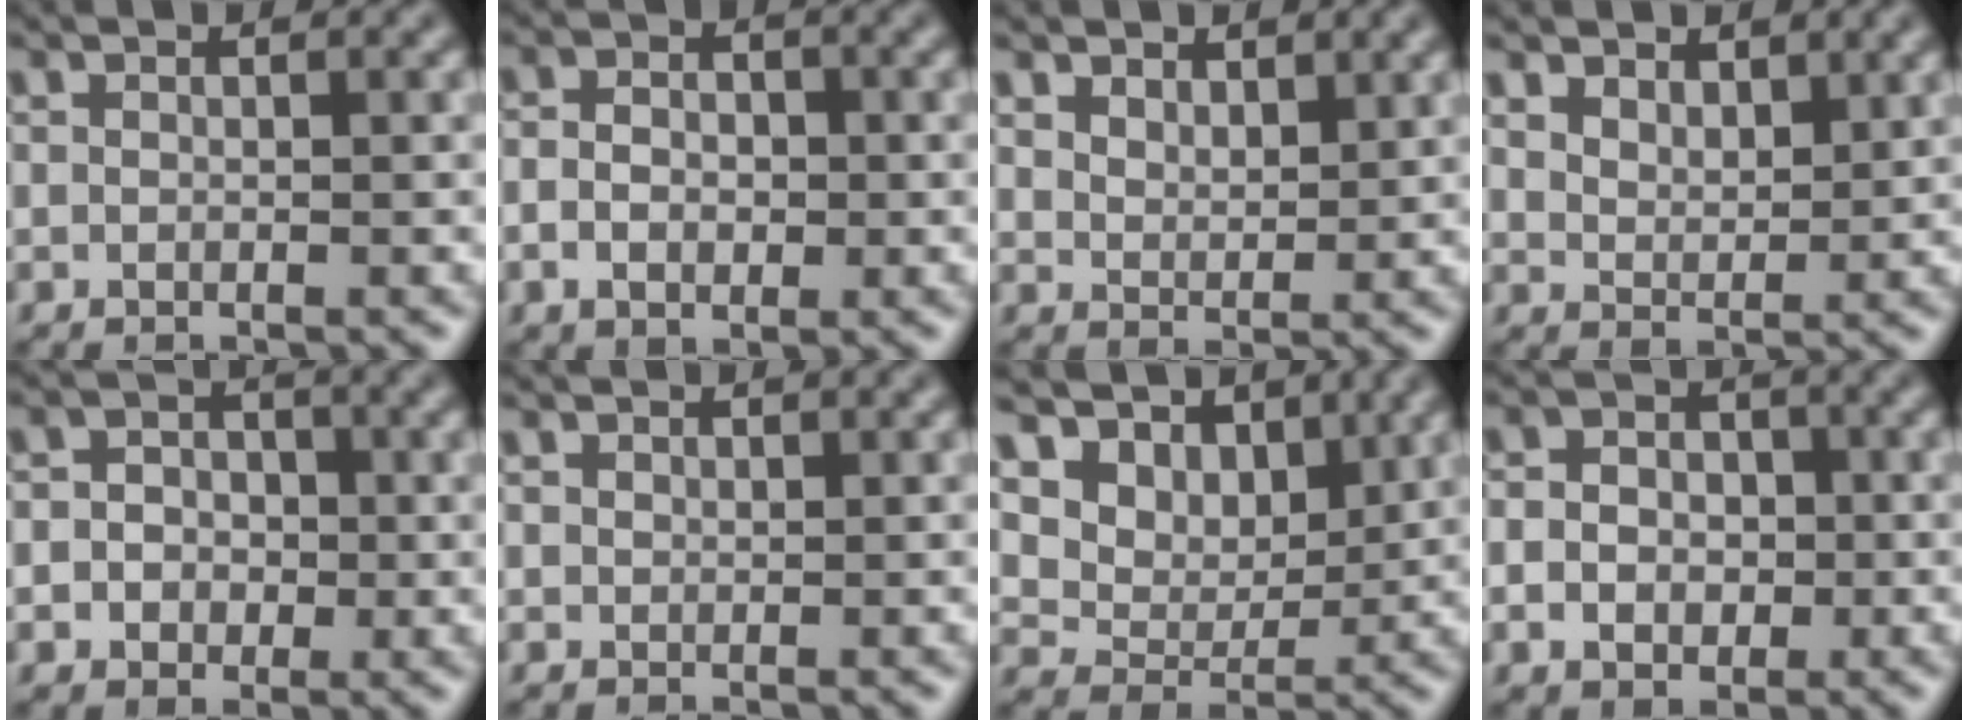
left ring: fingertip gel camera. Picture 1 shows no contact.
{"total": 2.9, "force": [-0.4, 2.1, 2.0], "torque": [-0.038, -0.001, -0.012]}
{"total": 2.6, "force": [2.0, 1.3, 0.9], "torque": [-0.025, -0.003, 0.035]}
{"total": 3.1, "force": [2.5, 1.6, 1.1], "torque": [-0.030, -0.006, 0.045]}
{"total": 3.8, "force": [0.0, 3.5, 1.7], "torque": [-0.004, 0.009, -0.025]}
{"total": 0.7, "force": [0.6, 0.4, 0.0], "torque": [0.001, 0.001, 0.010]}
{"total": 9.6, "force": [5.5, 6.4, 4.5], "torque": [-0.102, -0.006, 0.106]}
{"total": 4.1, "force": [-0.4, 3.5, 2.2], "torque": [-0.029, 0.002, -0.017]}